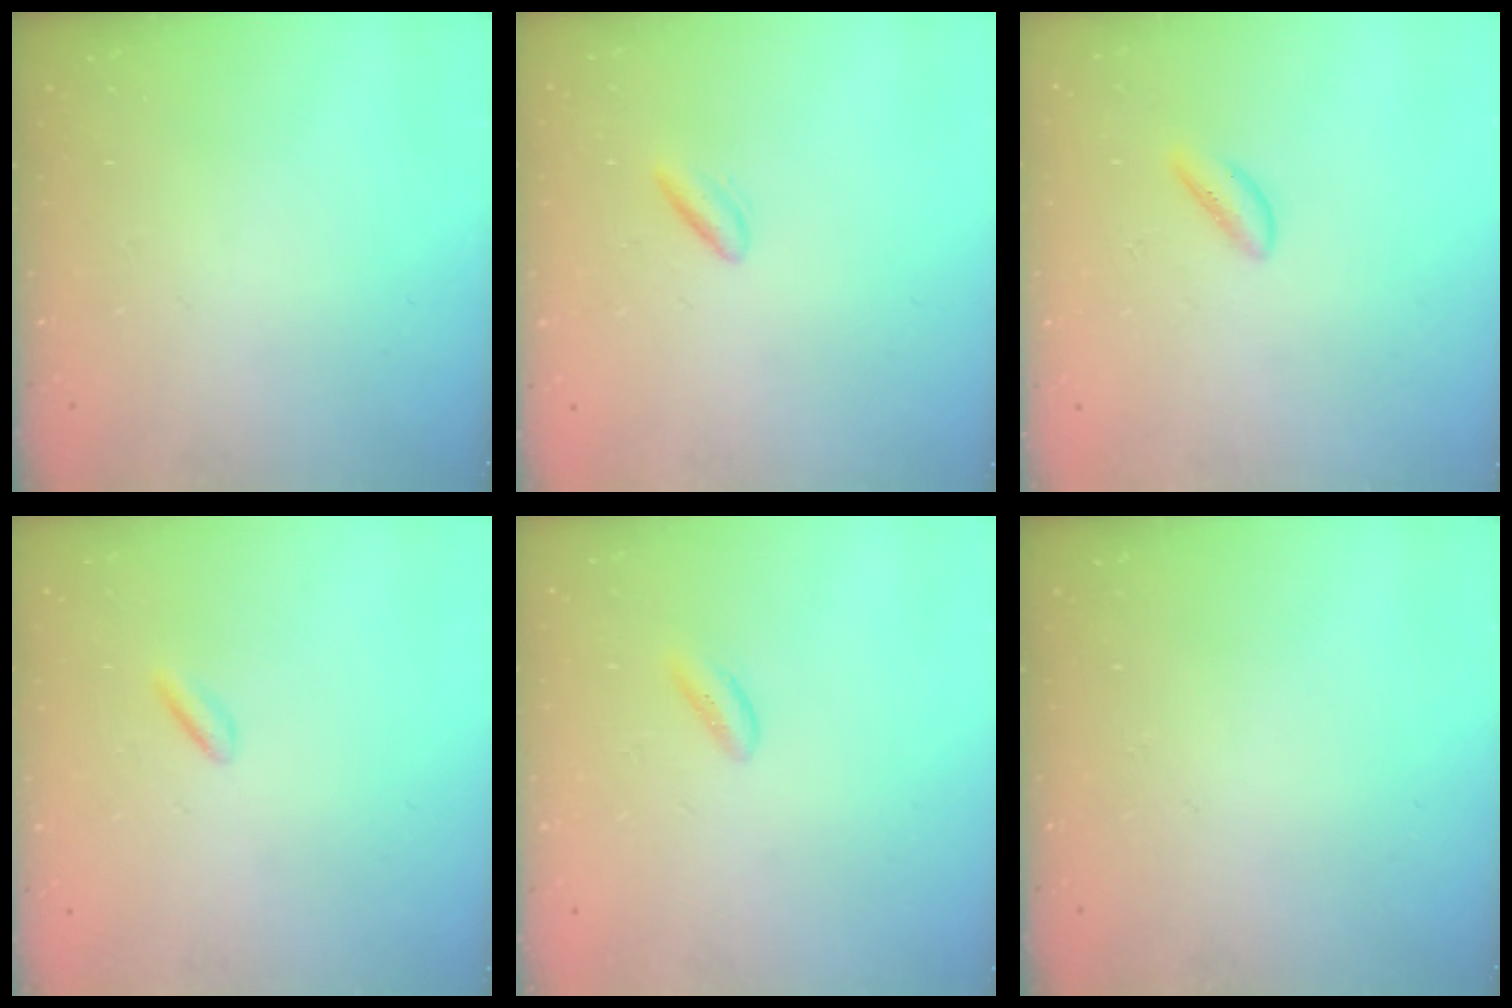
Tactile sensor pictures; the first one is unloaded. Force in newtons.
{"total": 2.3, "press": 2.0, "slide": 1.3}
{"total": 1.7, "press": 1.6, "slide": 0.6}
{"total": 1.5, "press": 1.3, "slide": 0.8}
{"total": 1.9, "press": 1.8, "slide": 0.4}
{"total": 0.0}